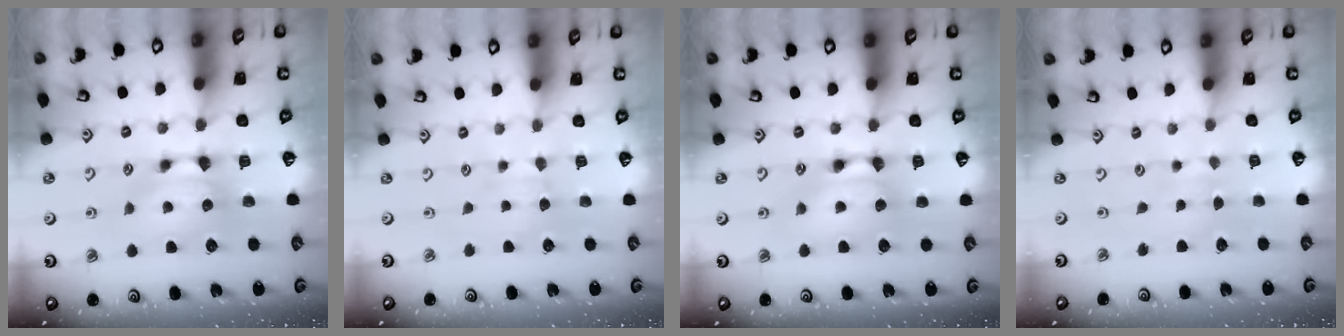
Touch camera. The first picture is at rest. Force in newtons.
{"total": 2.3, "press": 2.3, "slide": 0.4}
{"total": 1.9, "press": 1.9, "slide": 0.1}
{"total": 4.5, "press": 4.4, "slide": 0.3}